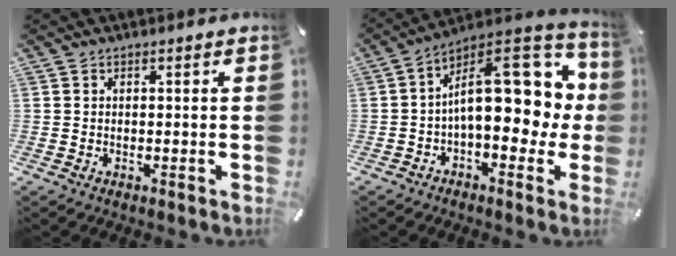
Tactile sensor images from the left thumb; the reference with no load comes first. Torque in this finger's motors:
{"motor_torque": [1.70, 3.31, 0.61, 0.24, 0.57]}